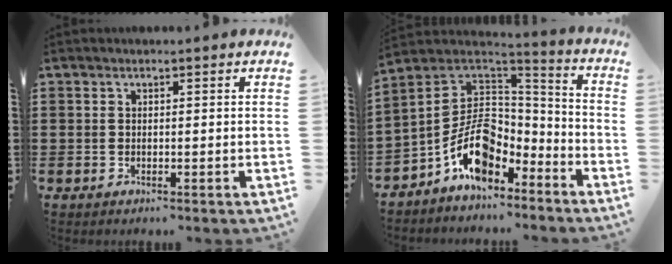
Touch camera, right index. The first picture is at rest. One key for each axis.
{"total": 11.6, "fx": -5.2, "fy": 7.1, "fz": 7.4, "tx": -0.166, "ty": 0.015, "tz": -0.102}